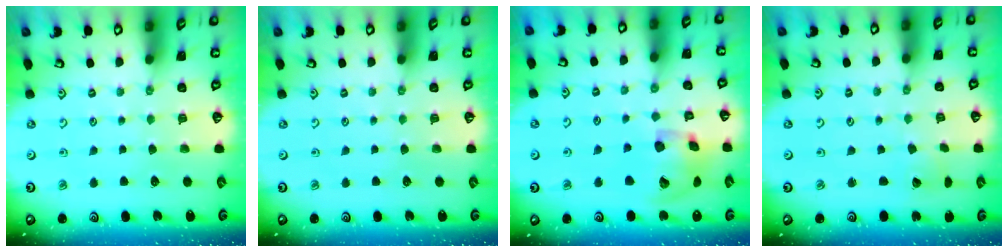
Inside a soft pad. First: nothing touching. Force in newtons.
{"total": 0.0}
{"total": 16.0, "press": 15.9, "slide": 2.5}
{"total": 2.9, "press": 2.9, "slide": 0.1}